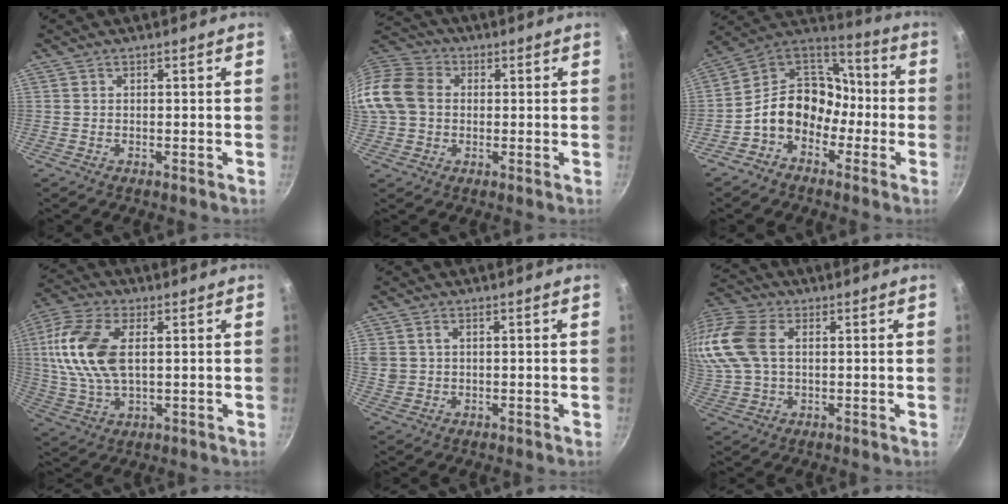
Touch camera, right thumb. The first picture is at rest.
{"total": 14.0, "force": [0.7, 11.4, 8.1], "torque": [-0.152, 0.027, -0.004]}
{"total": 14.7, "force": [-4.7, 11.5, 7.9], "torque": [-0.083, 0.070, -0.108]}
{"total": 15.0, "force": [2.6, 8.1, 12.3], "torque": [-0.250, 0.004, 0.046]}
{"total": 4.0, "force": [1.3, 3.1, 2.2], "torque": [-0.036, 0.001, 0.031]}
{"total": 16.4, "force": [3.4, 11.4, 11.3], "torque": [-0.263, 0.023, 0.059]}